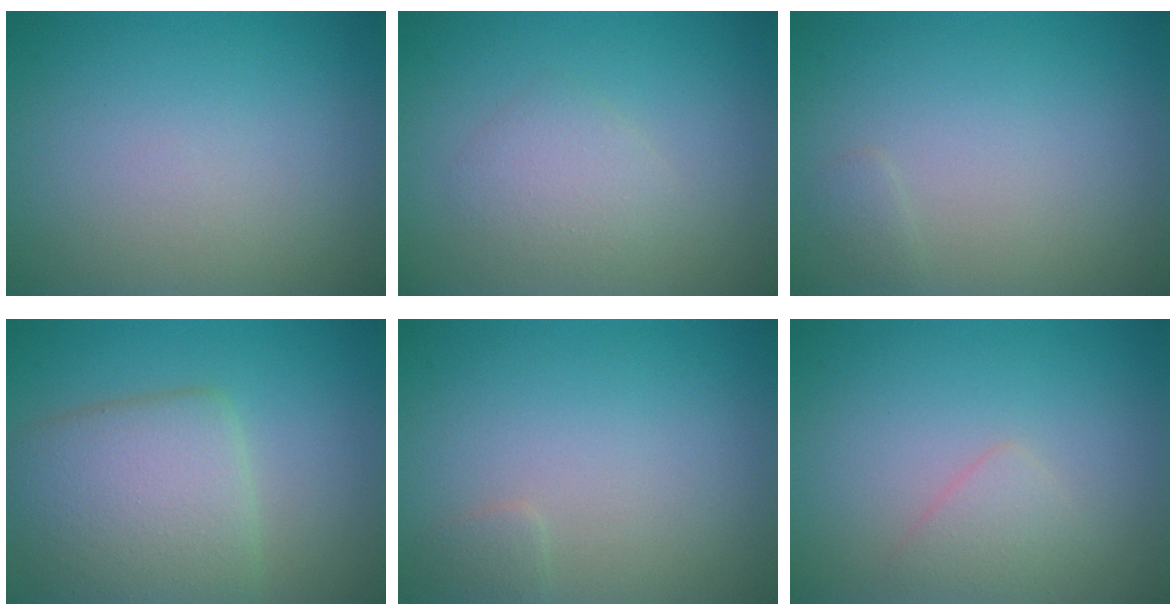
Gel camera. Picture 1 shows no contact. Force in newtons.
{"total": 2.1, "press": 2.1, "slide": 0.0}
{"total": 0.6, "press": 0.6, "slide": 0.0}
{"total": 6.3, "press": 6.3, "slide": 0.2}
{"total": 0.8, "press": 0.8, "slide": 0.1}
{"total": 1.5, "press": 1.5, "slide": 0.0}